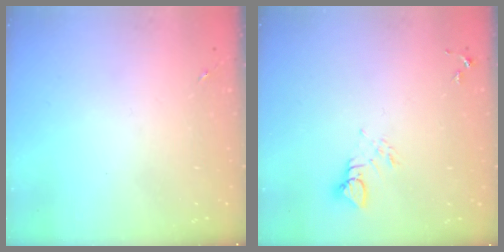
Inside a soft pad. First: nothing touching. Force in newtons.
{"total": 3.8, "press": 3.8, "slide": 0.3}